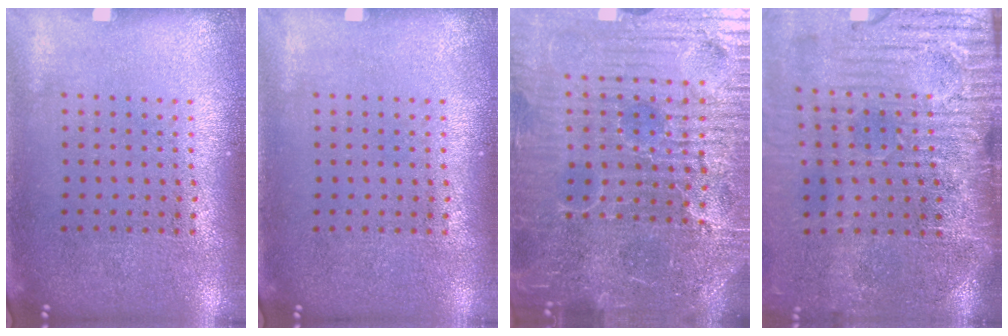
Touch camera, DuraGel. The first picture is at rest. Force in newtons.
{"total": 0.0}
{"total": 6.8, "press": 6.2, "slide": 2.9}
{"total": 4.8, "press": 4.0, "slide": 2.6}